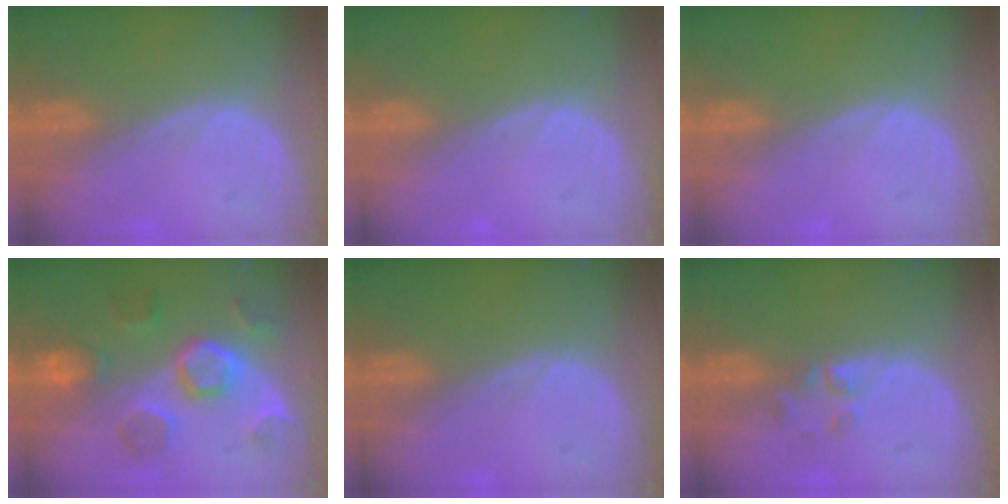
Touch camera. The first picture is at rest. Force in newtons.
{"total": 0.0}
{"total": 0.0}
{"total": 8.3, "press": 8.2, "slide": 1.2}
{"total": 0.0}
{"total": 2.0, "press": 1.9, "slide": 0.8}